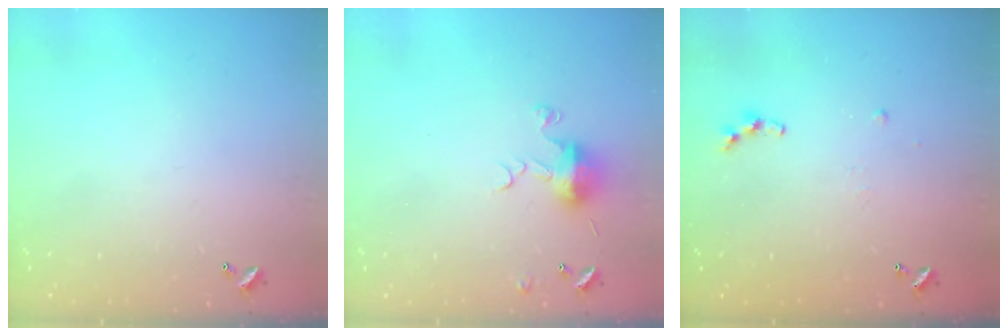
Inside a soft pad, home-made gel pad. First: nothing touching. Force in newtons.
{"total": 7.4, "press": 7.4, "slide": 1.0}
{"total": 7.2, "press": 7.1, "slide": 0.7}